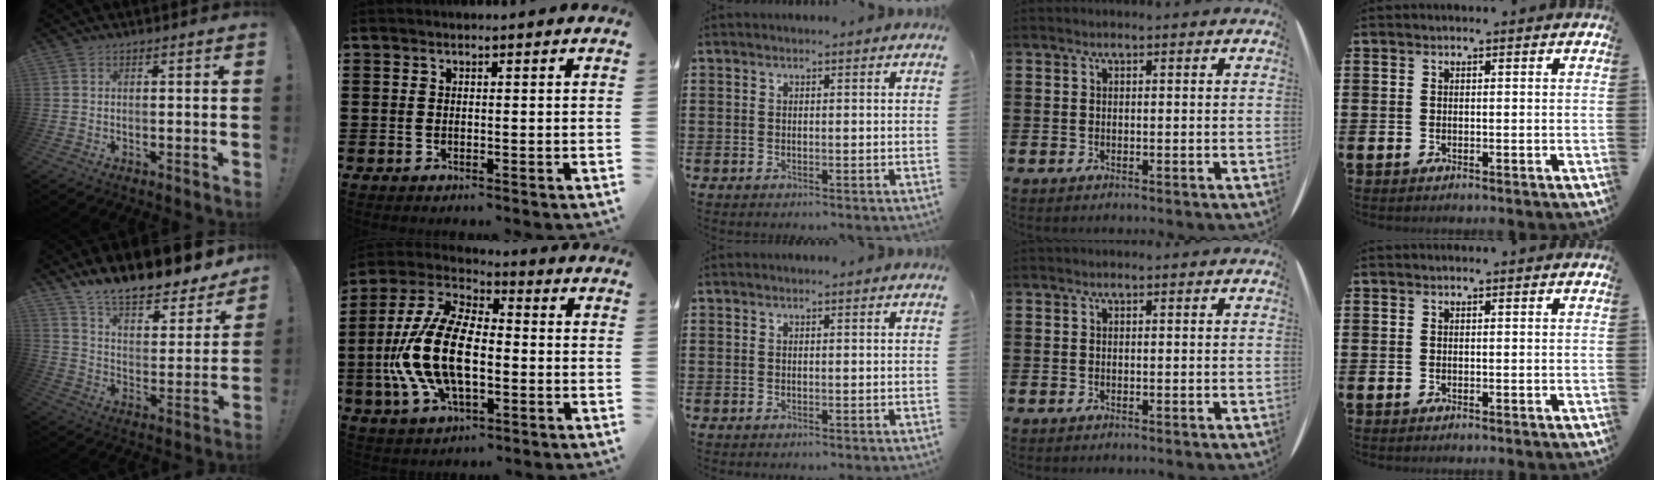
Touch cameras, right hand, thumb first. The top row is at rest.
{"thumb": {"total": 12.9, "force": [11.6, 3.1, 4.6], "torque": [-0.084, -0.105, 0.203]}, "index": {"total": 14.3, "force": [-2.3, 6.8, 12.3], "torque": [-0.292, -0.010, -0.047]}}